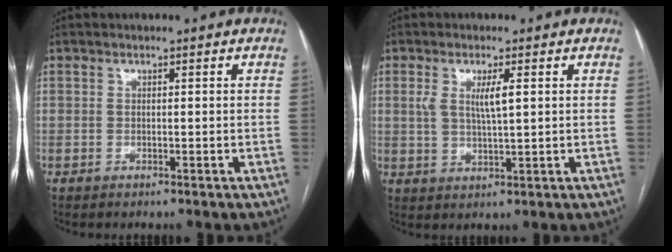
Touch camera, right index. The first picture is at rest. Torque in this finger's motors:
{"motor_torque": [0.13, 0.07, 0.11, 0.07]}